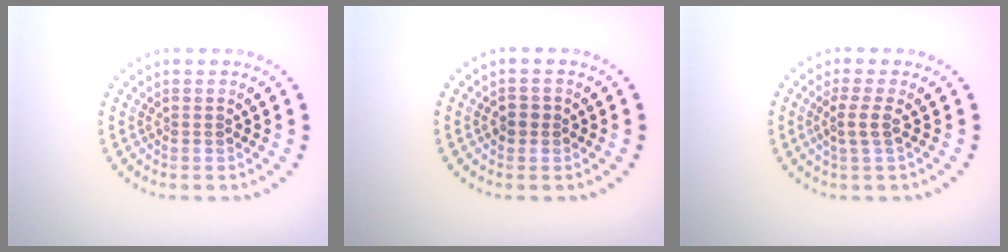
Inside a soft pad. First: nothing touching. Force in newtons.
{"total": 1.3, "press": 1.2, "slide": 0.5}
{"total": 1.8, "press": 1.3, "slide": 1.3}